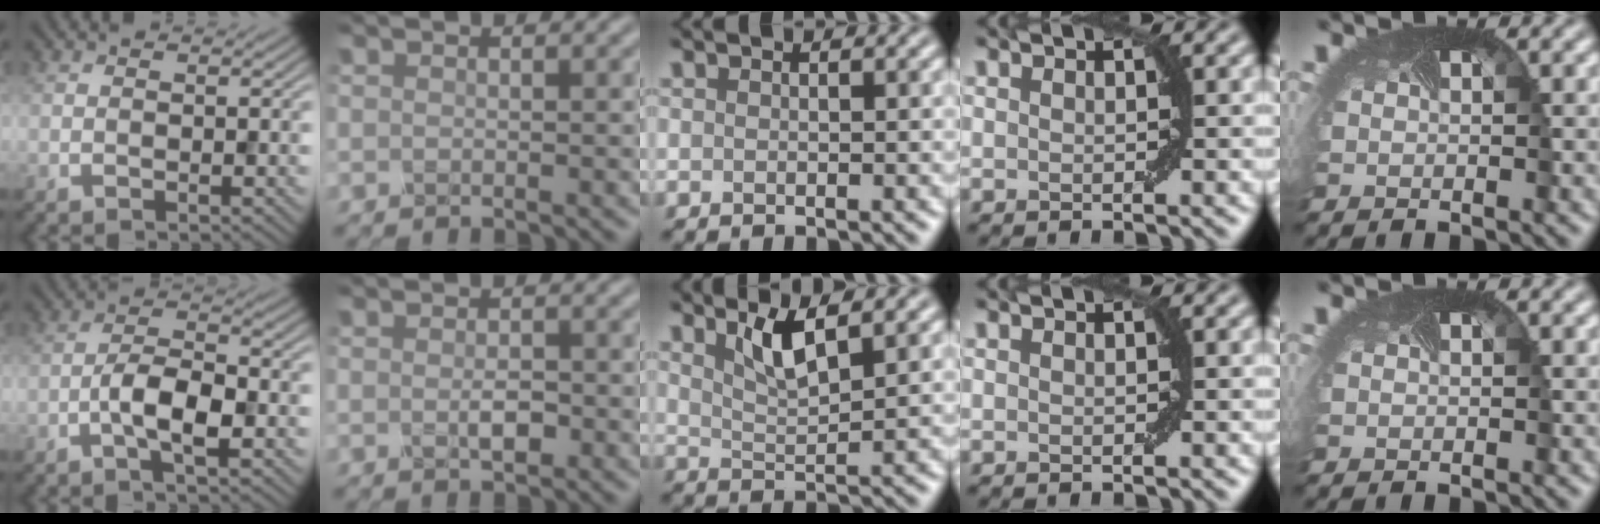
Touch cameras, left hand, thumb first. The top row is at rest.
{"thumb": {"total": 5.1, "force": [-2.1, 1.6, 4.4], "torque": [-0.087, 0.009, -0.048]}, "index": {"total": 1.7, "force": [-0.3, 0.8, 1.5], "torque": [-0.028, -0.002, -0.005]}, "middle": {"total": 3.2, "force": [2.0, 0.7, 2.4], "torque": [-0.043, -0.004, 0.040]}}